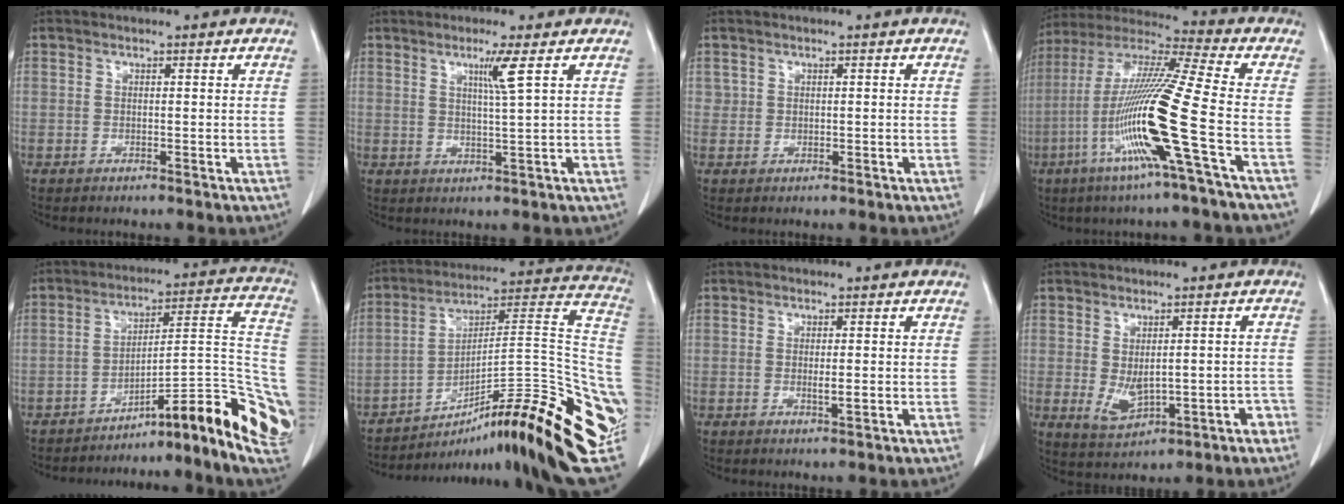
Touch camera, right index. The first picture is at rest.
{"total": 3.8, "force": [1.8, -1.1, 3.2], "torque": [-0.057, -0.009, 0.034]}
{"total": 1.0, "force": [0.4, 0.9, 0.1], "torque": [0.007, 0.000, 0.004]}
{"total": 18.0, "force": [-5.6, -1.9, 17.0], "torque": [-0.347, -0.017, -0.119]}
{"total": 19.0, "force": [-10.0, 2.8, 16.0], "torque": [-0.134, 0.048, -0.137]}
{"total": 33.9, "force": [-14.6, 6.0, 30.0], "torque": [-0.310, 0.018, -0.215]}
{"total": 1.3, "force": [-0.1, 0.2, 1.3], "torque": [-0.020, -0.003, -0.002]}
{"total": 6.2, "force": [-1.4, 3.1, 5.3], "torque": [-0.077, 0.007, 0.000]}